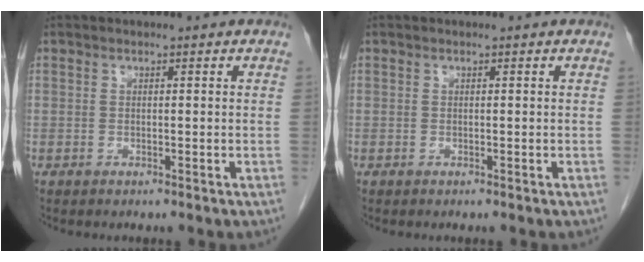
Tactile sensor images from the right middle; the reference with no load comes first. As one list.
[{"total": 0.0}]